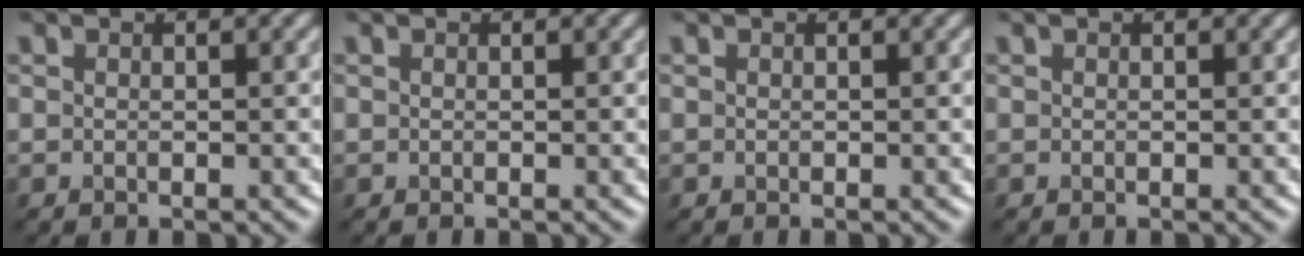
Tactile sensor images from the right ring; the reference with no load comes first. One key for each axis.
{"total": 0.0}
{"total": 0.0}
{"total": 0.0}